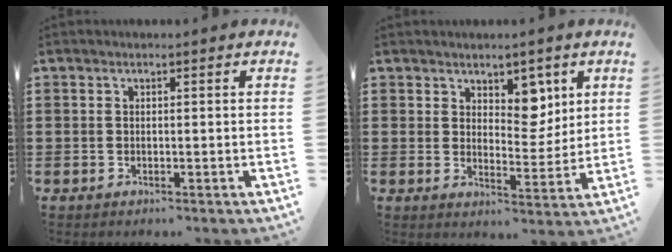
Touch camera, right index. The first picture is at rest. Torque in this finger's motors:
{"motor_torque": [-0.02, 0.31, 0.24, 0.01]}